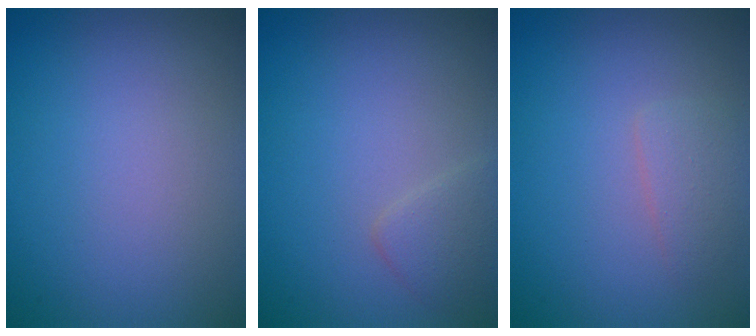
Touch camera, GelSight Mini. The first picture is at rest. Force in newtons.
{"total": 1.6, "press": 1.6, "slide": 0.1}
{"total": 1.6, "press": 1.6, "slide": 0.0}